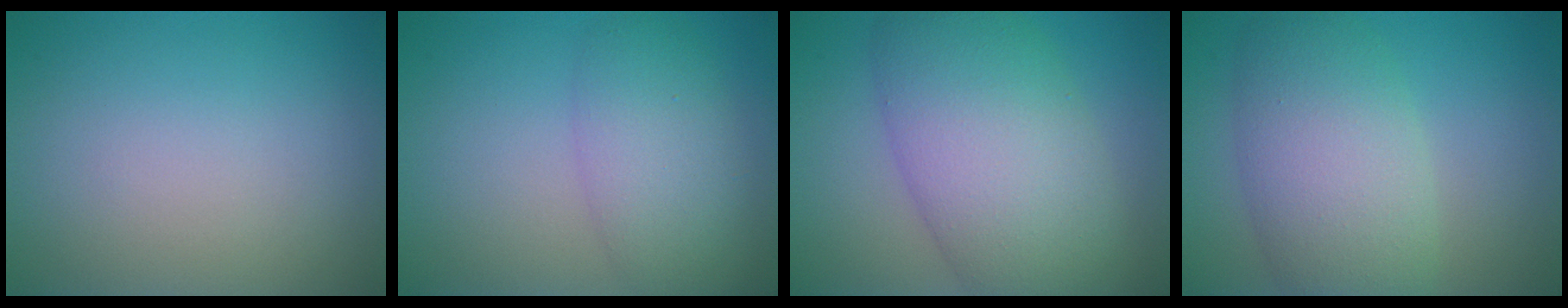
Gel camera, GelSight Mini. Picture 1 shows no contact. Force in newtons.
{"total": 4.8, "press": 4.8, "slide": 0.2}
{"total": 10.5, "press": 10.5, "slide": 0.4}
{"total": 7.6, "press": 7.6, "slide": 0.5}